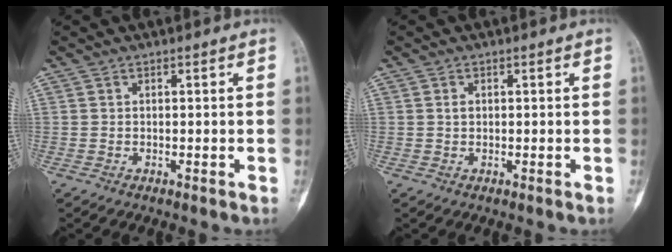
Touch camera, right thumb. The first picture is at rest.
{"total": 1.1, "force": [0.2, 0.8, 0.6], "torque": [-0.004, 0.001, 0.004]}